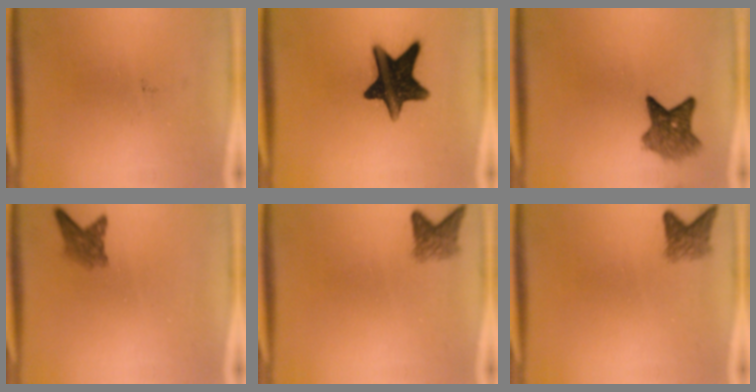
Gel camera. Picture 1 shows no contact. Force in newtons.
{"total": 14.4}
{"total": 5.8}
{"total": 2.9}
{"total": 2.8}
{"total": 2.8}